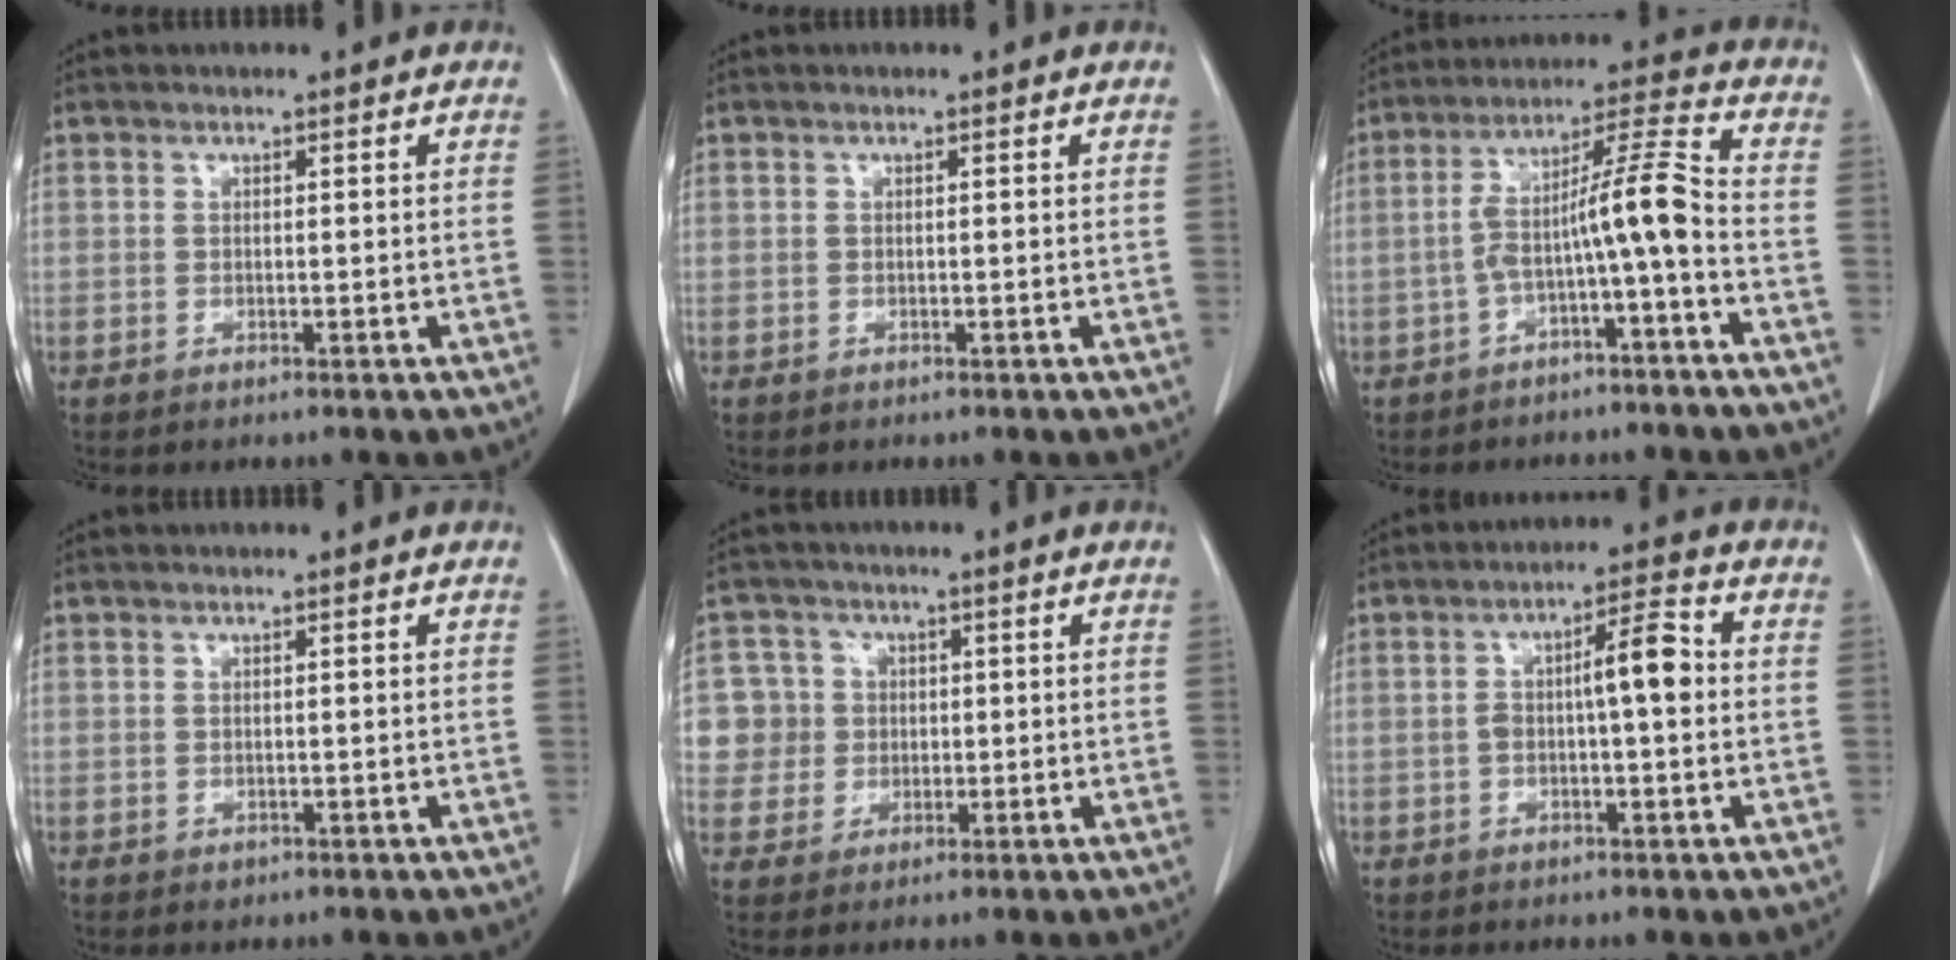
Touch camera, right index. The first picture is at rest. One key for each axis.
{"total": 0.0}
{"total": 9.3, "fx": -2.9, "fy": 0.0, "fz": 8.9, "tx": -0.150, "ty": 0.036, "tz": -0.050}
{"total": 0.5, "fx": -0.2, "fy": 0.5, "fz": 0.1, "tx": -0.001, "ty": 0.002, "tz": -0.001}
{"total": 6.6, "fx": 0.5, "fy": 6.5, "fz": 0.3, "tx": -0.002, "ty": 0.020, "tz": 0.016}
{"total": 6.6, "fx": 0.1, "fy": 1.2, "fz": 6.4, "tx": -0.109, "ty": 0.024, "tz": -0.001}